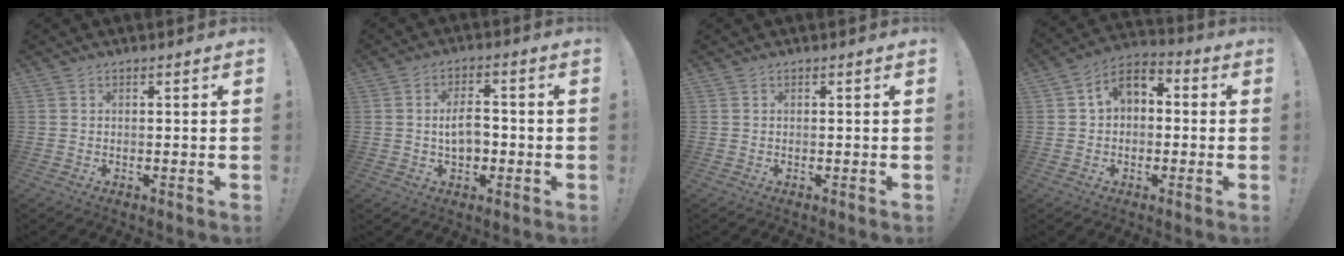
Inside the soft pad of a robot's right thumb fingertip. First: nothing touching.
{"total": 6.6, "force": [-0.8, 4.0, 5.2], "torque": [-0.083, 0.008, -0.015]}
{"total": 0.0}
{"total": 6.7, "force": [-0.2, 5.3, 4.2], "torque": [-0.081, 0.019, -0.001]}